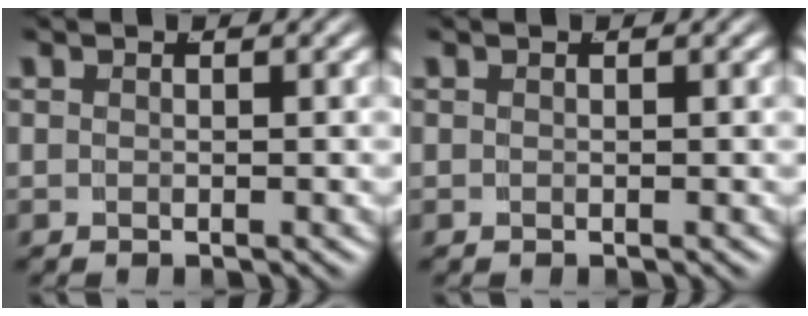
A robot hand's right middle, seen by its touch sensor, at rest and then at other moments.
{"total": 0.0}